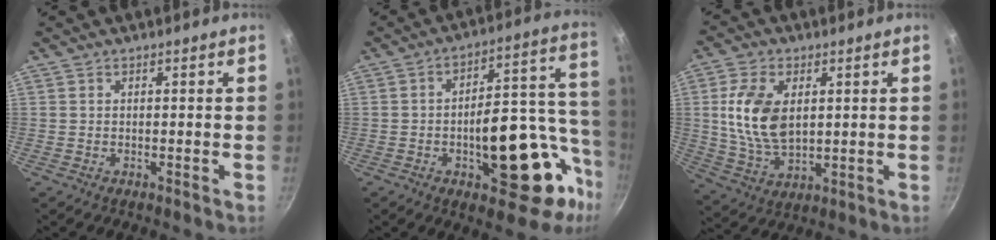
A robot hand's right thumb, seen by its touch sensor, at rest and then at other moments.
{"total": 24.4, "force": [-7.8, 12.1, 19.7], "torque": [-0.200, 0.052, -0.095]}
{"total": 12.7, "force": [2.3, 7.7, 9.9], "torque": [-0.180, -0.016, 0.049]}